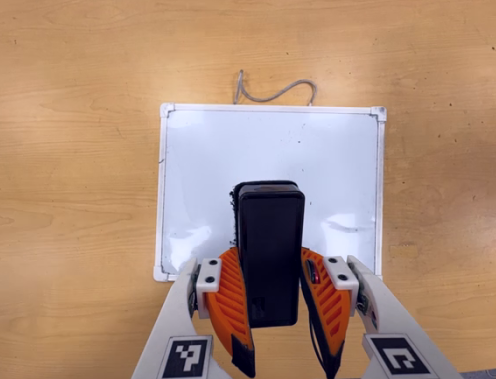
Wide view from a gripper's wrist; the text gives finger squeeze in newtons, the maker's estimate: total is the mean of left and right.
{"total": 5.6, "left": 4.9, "right": 6.3}